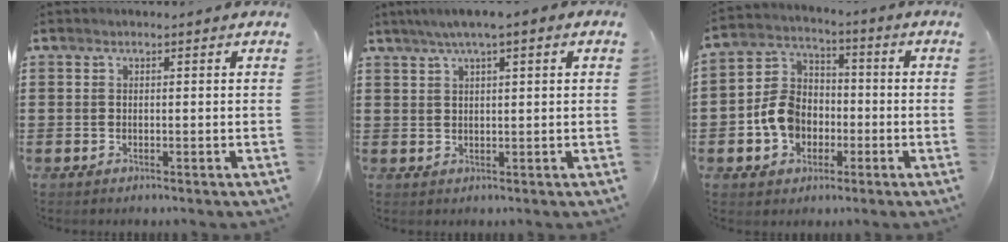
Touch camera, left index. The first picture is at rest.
{"total": 2.9, "force": [1.3, 0.2, 2.5], "torque": [-0.048, 0.003, 0.023]}
{"total": 7.8, "force": [-2.4, 6.5, 3.7], "torque": [-0.109, 0.016, -0.049]}